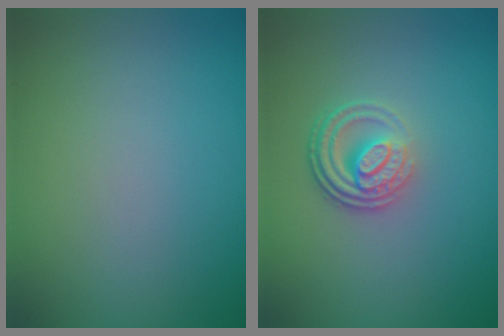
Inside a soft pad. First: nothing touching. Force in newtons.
{"total": 3.9, "press": 2.7, "slide": 2.7}